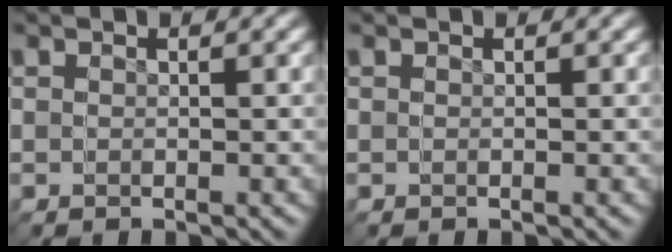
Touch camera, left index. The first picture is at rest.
{"total": 0.0}